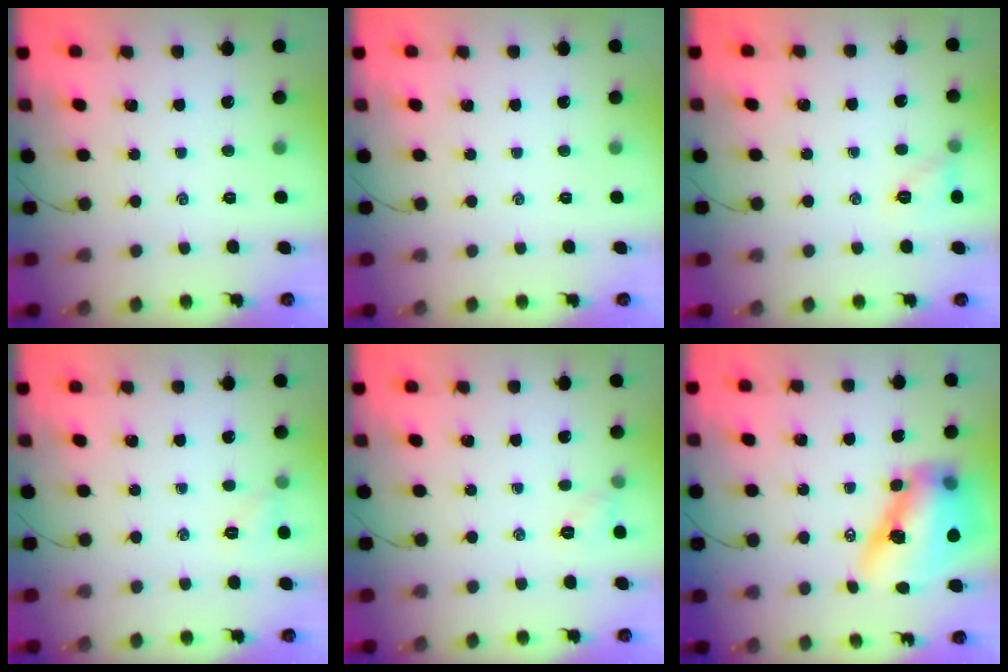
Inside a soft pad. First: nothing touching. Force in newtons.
{"total": 0.0}
{"total": 6.6, "press": 6.5, "slide": 1.2}
{"total": 4.8, "press": 4.5, "slide": 1.4}
{"total": 5.0, "press": 4.7, "slide": 1.5}
{"total": 15.0, "press": 14.3, "slide": 4.4}